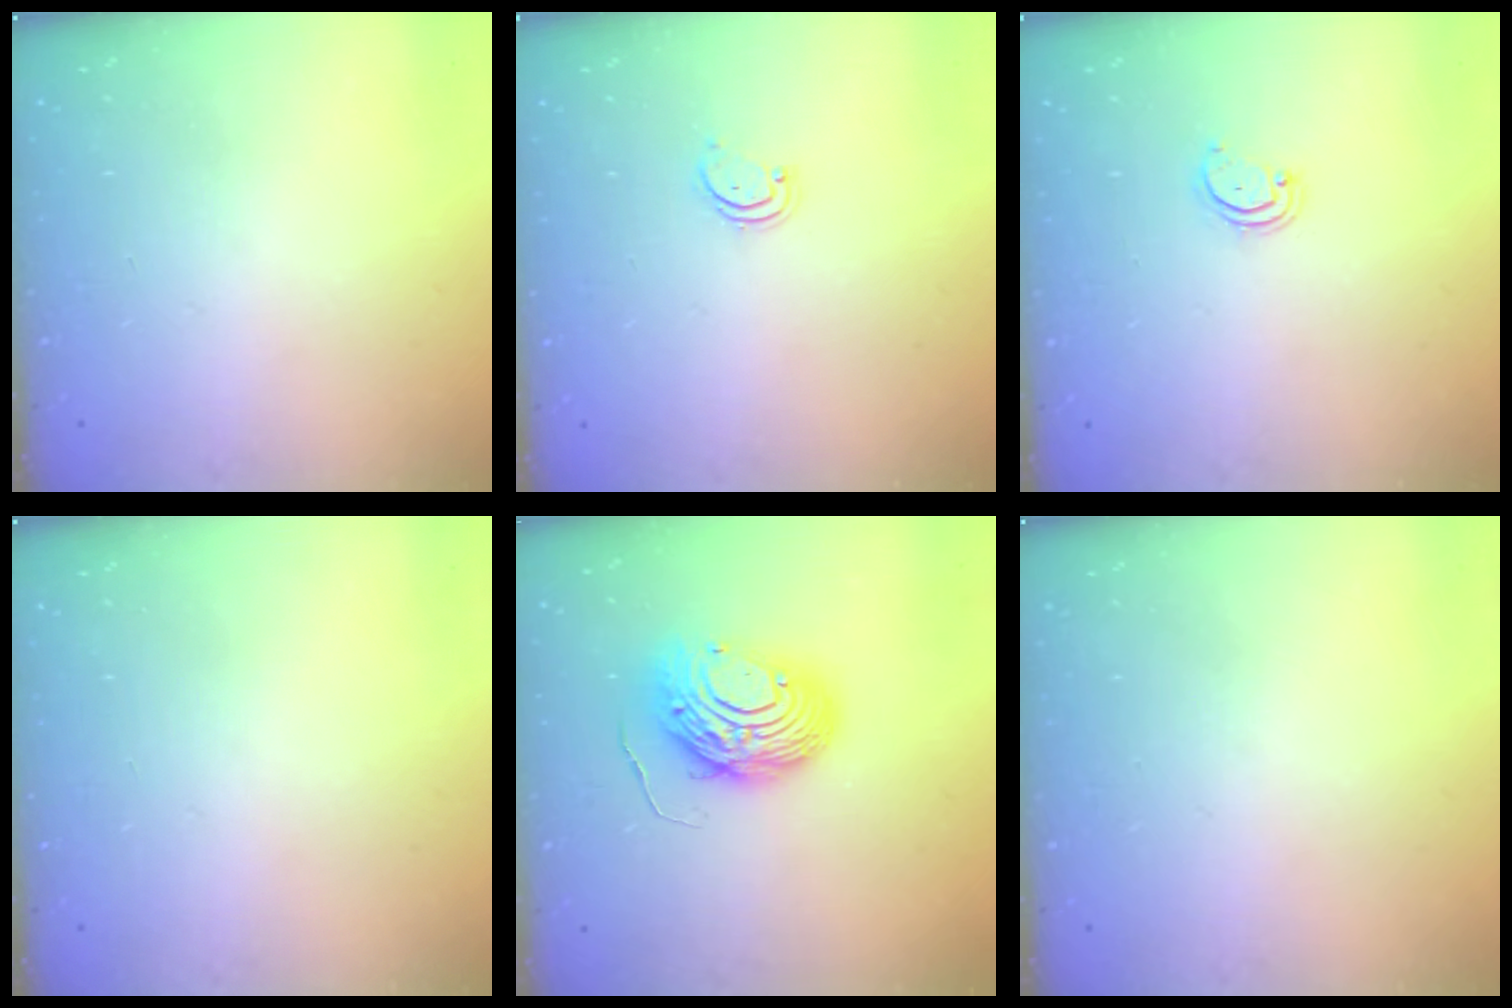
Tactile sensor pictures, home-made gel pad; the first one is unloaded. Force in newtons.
{"total": 1.9, "press": 1.9, "slide": 0.2}
{"total": 3.0, "press": 3.0, "slide": 0.2}
{"total": 0.0}
{"total": 11.5, "press": 11.5, "slide": 1.1}
{"total": 0.0}